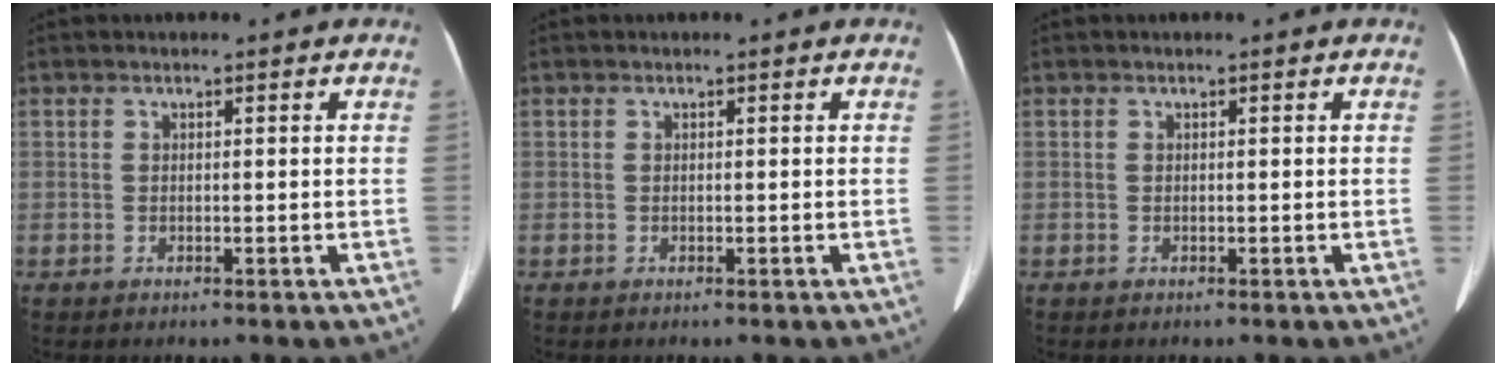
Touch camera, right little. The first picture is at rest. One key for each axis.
{"total": 0.0}
{"total": 0.0}